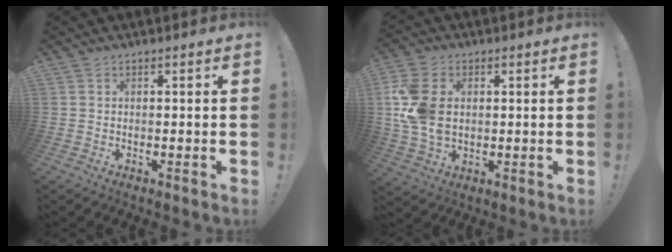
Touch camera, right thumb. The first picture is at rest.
{"total": 14.3, "force": [1.5, 10.5, 9.7], "torque": [-0.213, -0.002, 0.030]}